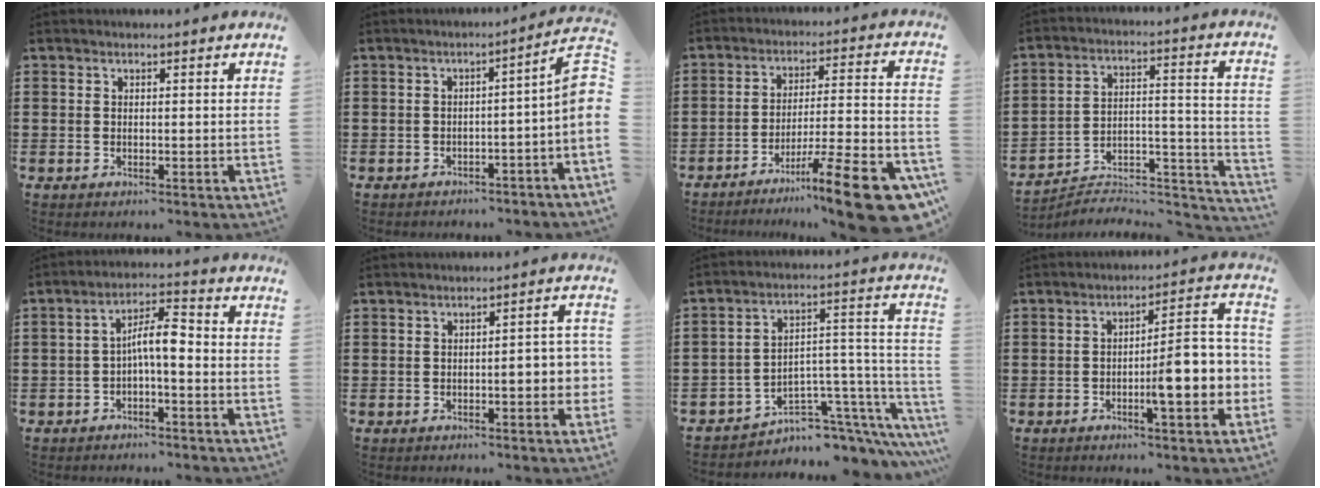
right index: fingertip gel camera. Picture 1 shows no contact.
{"total": 4.3, "force": [-1.6, 0.5, 3.9], "torque": [-0.062, -0.010, -0.037]}
{"total": 14.1, "force": [-9.8, 0.8, 10.1], "torque": [-0.133, 0.030, -0.171]}
{"total": 5.6, "force": [-5.3, 1.4, 1.3], "torque": [-0.017, 0.003, -0.107]}
{"total": 6.1, "force": [-0.8, 1.9, 5.8], "torque": [-0.115, 0.013, -0.020]}
{"total": 4.6, "force": [-1.0, 1.3, 4.3], "torque": [-0.055, 0.000, -0.021]}
{"total": 6.6, "force": [-4.8, 3.6, 2.6], "torque": [-0.045, 0.001, -0.084]}
{"total": 9.8, "force": [-2.7, 2.2, 9.1], "torque": [-0.117, -0.019, -0.051]}